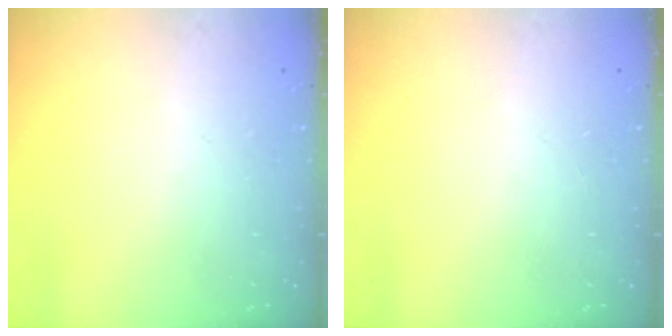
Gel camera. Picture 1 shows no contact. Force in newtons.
{"total": 0.0}